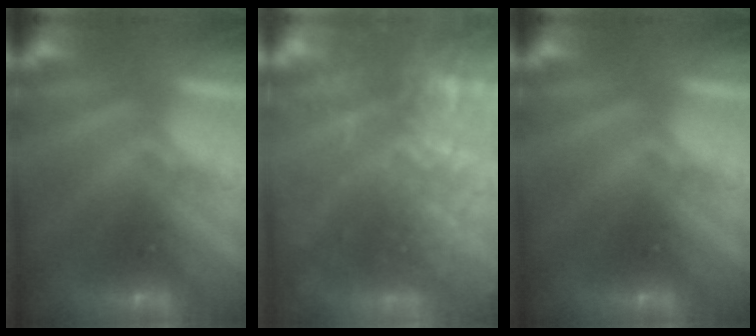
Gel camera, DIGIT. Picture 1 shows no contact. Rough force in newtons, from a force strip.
{"total": 6.1}
{"total": 0.0}